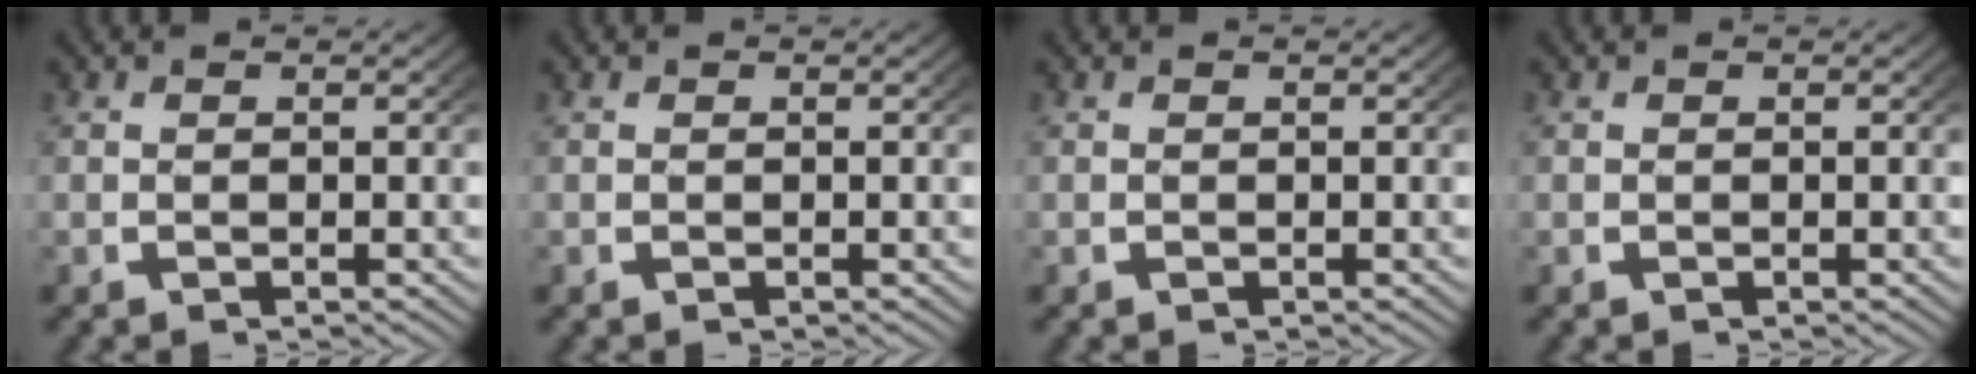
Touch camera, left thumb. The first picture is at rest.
{"total": 0.0}
{"total": 0.0}
{"total": 0.0}